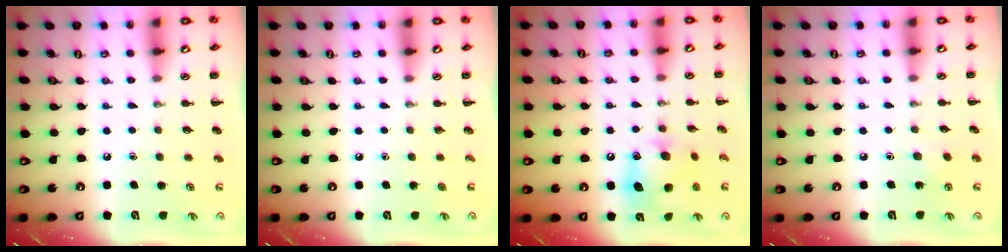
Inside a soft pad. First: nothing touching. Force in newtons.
{"total": 0.0}
{"total": 11.4, "press": 11.3, "slide": 1.7}
{"total": 3.0, "press": 2.9, "slide": 0.8}